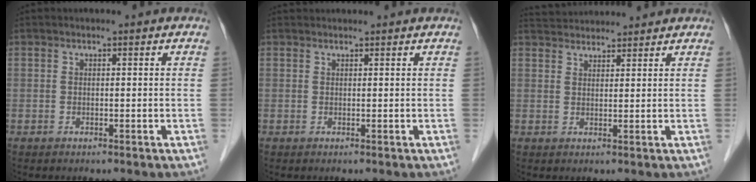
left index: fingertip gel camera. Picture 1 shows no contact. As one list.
[{"total": 1.8, "force": [1.8, 0.3, 0.2], "torque": [-0.006, 0.025, 0.030]}, {"total": 6.6, "force": [6.5, 0.9, 1.2], "torque": [-0.024, 0.035, 0.102]}]